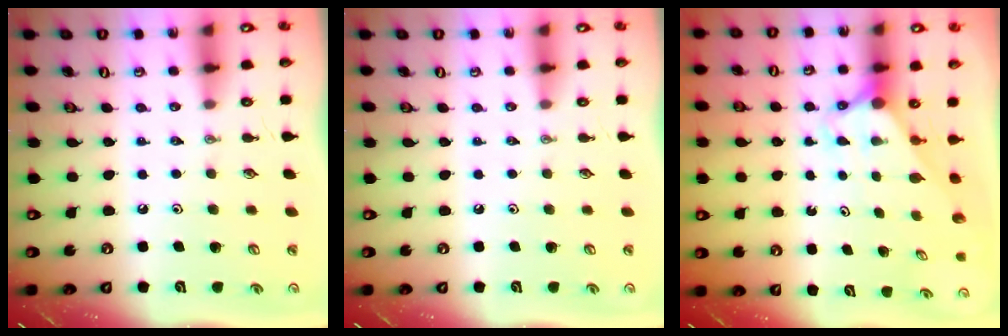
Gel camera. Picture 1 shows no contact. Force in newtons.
{"total": 0.0}
{"total": 2.7, "press": 2.7, "slide": 0.0}